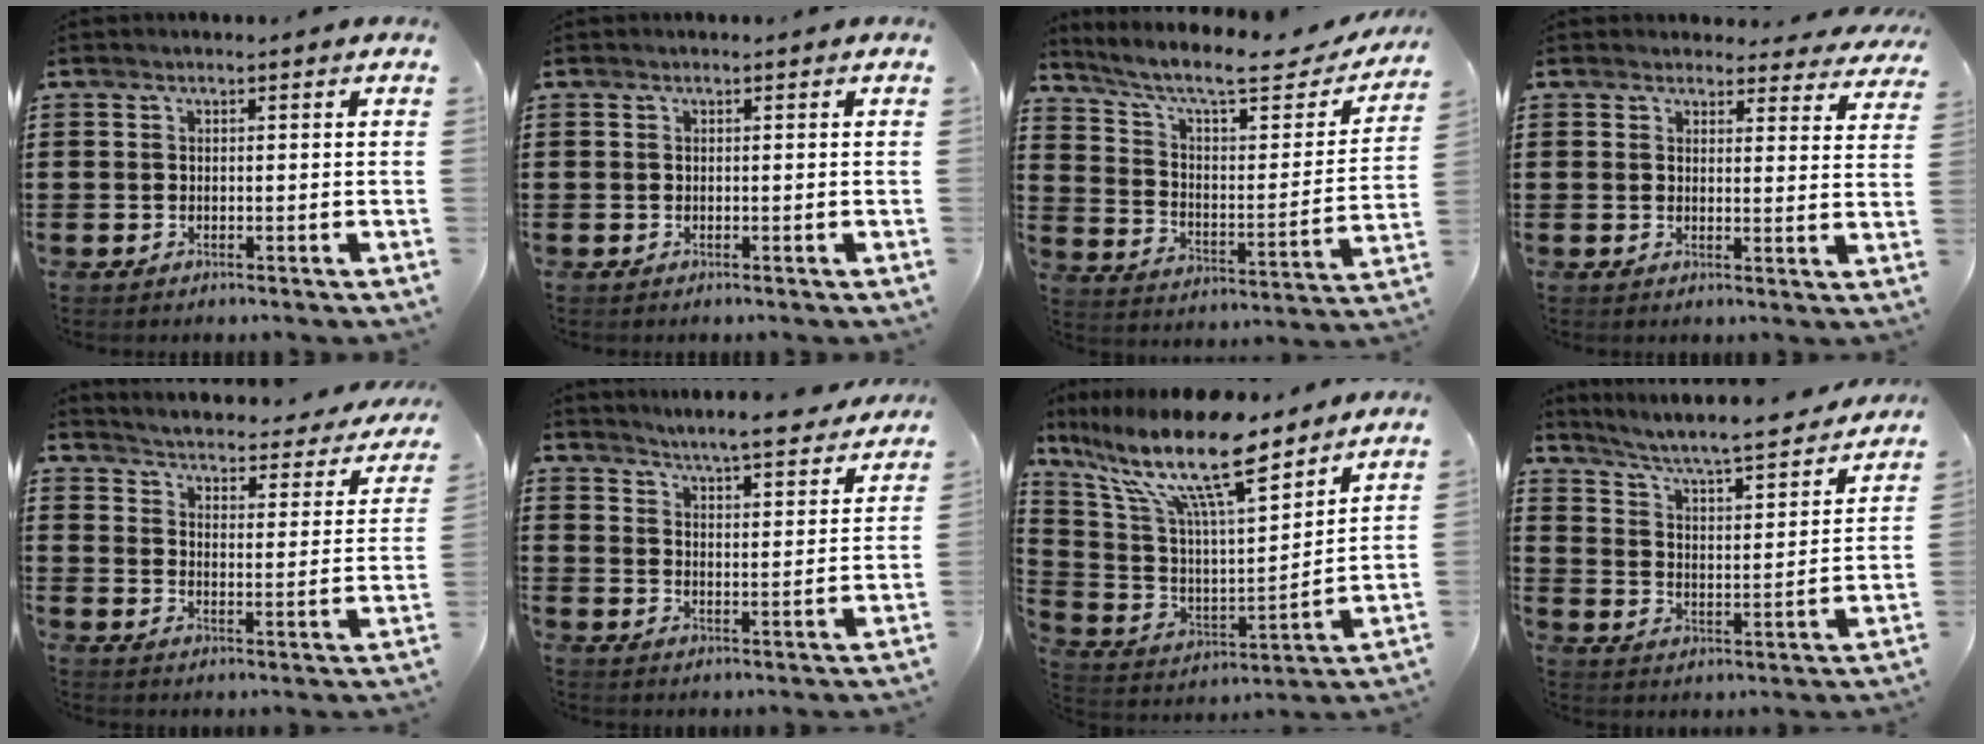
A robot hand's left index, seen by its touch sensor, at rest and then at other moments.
{"total": 0.0}
{"total": 9.2, "force": [7.0, 1.5, 5.7], "torque": [-0.123, -0.047, 0.112]}
{"total": 3.5, "force": [3.4, 0.8, 0.6], "torque": [-0.016, -0.014, 0.061]}
{"total": 3.1, "force": [3.0, -0.3, 0.5], "torque": [-0.031, -0.032, 0.042]}
{"total": 4.5, "force": [4.4, -0.8, 0.3], "torque": [-0.030, -0.037, 0.072]}
{"total": 16.2, "force": [11.2, 3.1, 11.3], "torque": [-0.252, -0.067, 0.185]}
{"total": 5.4, "force": [4.9, -0.1, 2.3], "torque": [-0.068, -0.043, 0.072]}